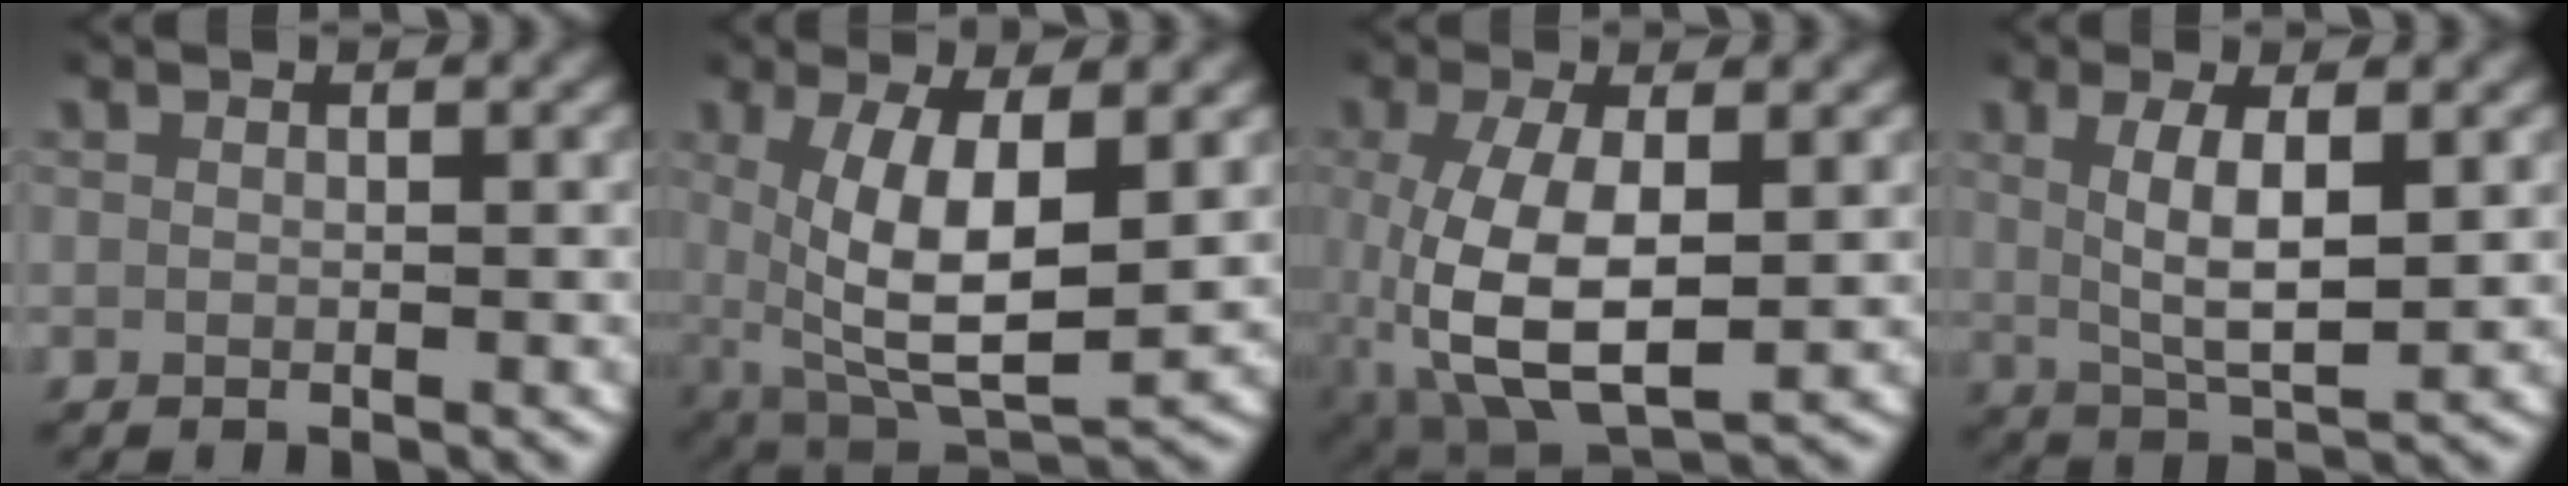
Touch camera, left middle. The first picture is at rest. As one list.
[{"total": 8.9, "force": [0.4, 4.6, 7.7], "torque": [-0.144, -0.032, 0.031]}, {"total": 8.7, "force": [-1.2, 4.8, 7.2], "torque": [-0.160, -0.043, 0.010]}, {"total": 4.8, "force": [0.9, 1.7, 4.4], "torque": [-0.072, -0.007, 0.023]}]